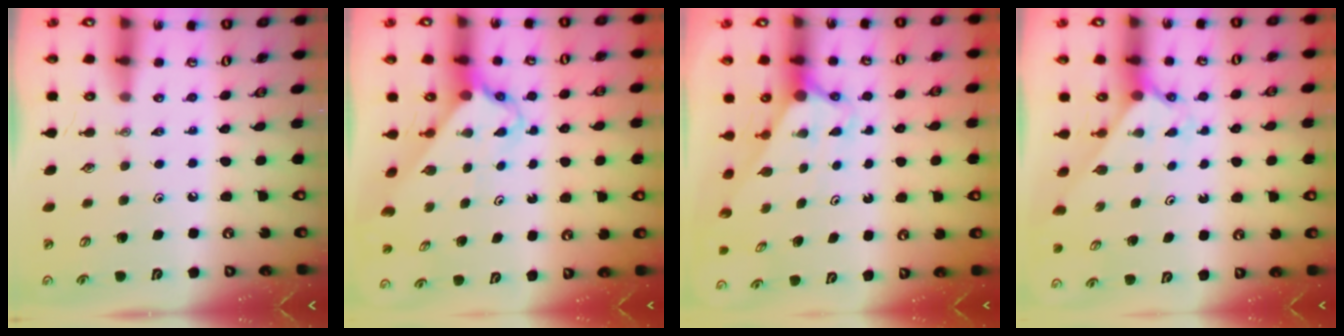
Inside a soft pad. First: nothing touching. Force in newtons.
{"total": 2.7, "press": 2.7, "slide": 0.2}
{"total": 2.8, "press": 2.8, "slide": 0.0}
{"total": 2.1, "press": 2.1, "slide": 0.2}